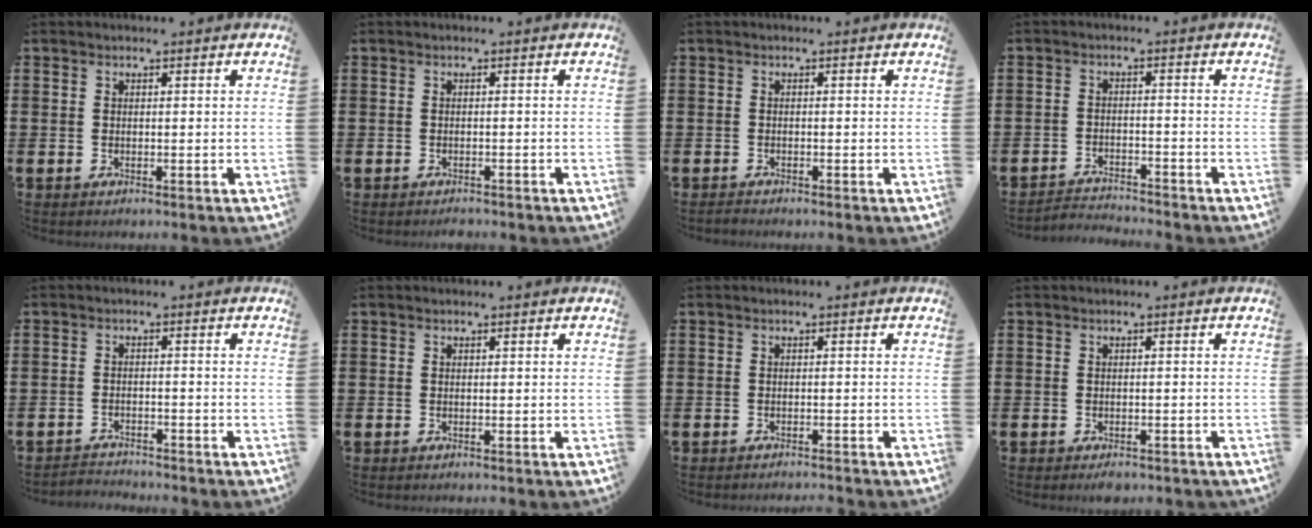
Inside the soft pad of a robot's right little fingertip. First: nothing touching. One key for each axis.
{"total": 0.7, "fx": -0.7, "fy": 0.1, "fz": 0.1, "tx": -0.004, "ty": -0.002, "tz": -0.013}
{"total": 0.6, "fx": -0.5, "fy": 0.1, "fz": 0.2, "tx": -0.006, "ty": 0.000, "tz": -0.011}
{"total": 2.5, "fx": -2.5, "fy": 0.0, "fz": -0.1, "tx": -0.005, "ty": 0.002, "tz": -0.054}
{"total": 1.9, "fx": -1.9, "fy": 0.0, "fz": -0.3, "tx": 0.000, "ty": 0.004, "tz": -0.043}
{"total": 0.0}
{"total": 0.7, "fx": -0.7, "fy": -0.1, "fz": 0.0, "tx": 0.000, "ty": 0.000, "tz": -0.015}
{"total": 0.7, "fx": -0.6, "fy": 0.2, "fz": 0.3, "tx": -0.006, "ty": -0.001, "tz": -0.012}